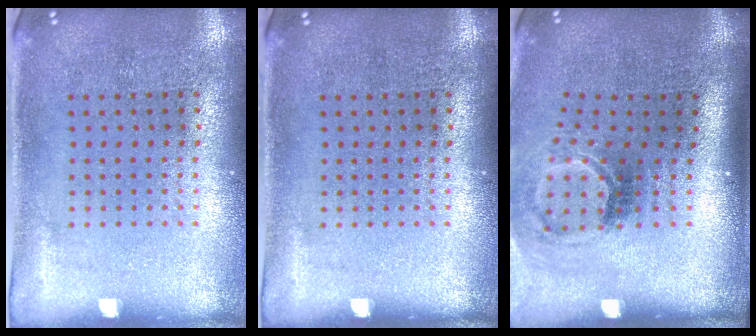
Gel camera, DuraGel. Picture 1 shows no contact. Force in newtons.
{"total": 0.0}
{"total": 1.9, "press": 1.2, "slide": 1.4}